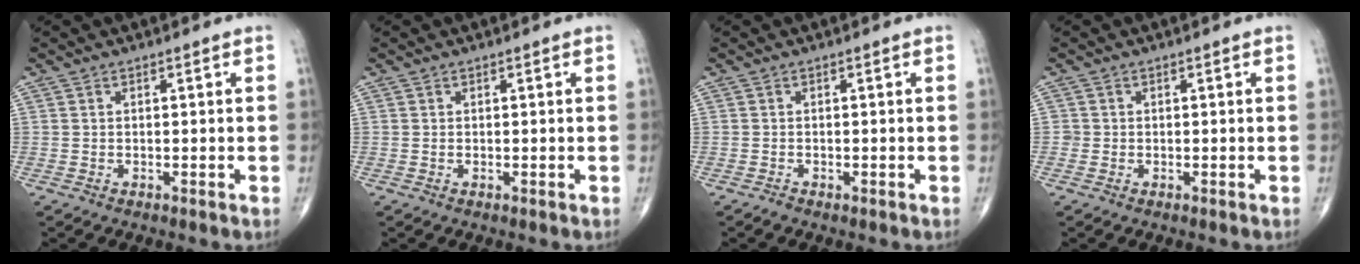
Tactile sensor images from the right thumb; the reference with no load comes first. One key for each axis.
{"total": 0.0}
{"total": 0.5, "fx": -0.4, "fy": 0.3, "fz": 0.2, "tx": -0.006, "ty": -0.002, "tz": -0.011}
{"total": 1.0, "fx": -0.2, "fy": 0.9, "fz": 0.0, "tx": 0.004, "ty": 0.005, "tz": -0.007}